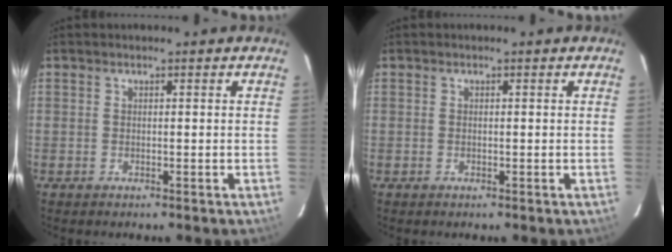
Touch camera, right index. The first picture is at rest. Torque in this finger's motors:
{"motor_torque": [0.20, 0.12, 0.04, 0.00]}